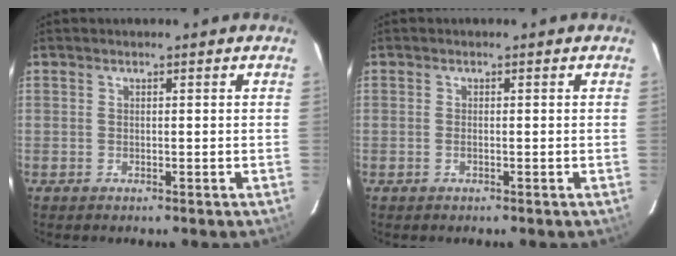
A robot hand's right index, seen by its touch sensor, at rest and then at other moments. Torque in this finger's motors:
{"motor_torque": [-0.10, 0.01, -0.04, -0.01]}